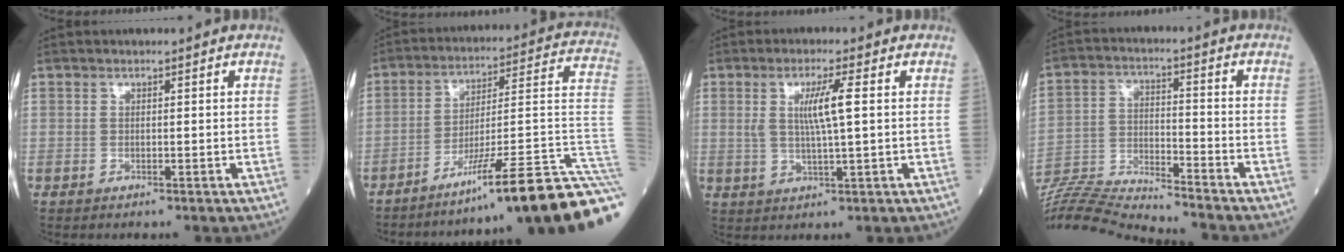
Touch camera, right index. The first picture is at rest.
{"total": 22.6, "force": [-15.5, -1.0, 16.4], "torque": [-0.129, 0.022, -0.241]}
{"total": 5.7, "force": [1.2, 0.0, 5.6], "torque": [-0.109, -0.001, 0.024]}
{"total": 16.2, "force": [-15.5, -1.5, 4.3], "torque": [-0.078, -0.002, -0.272]}